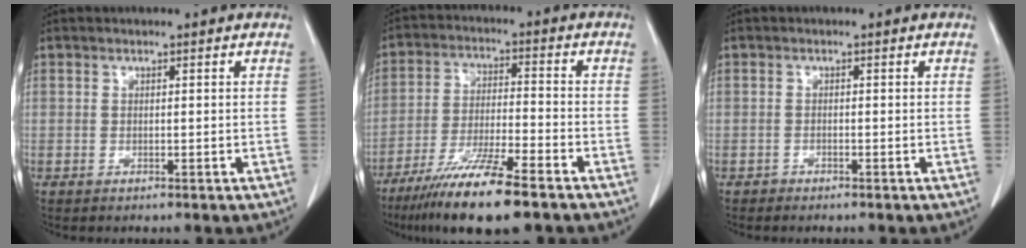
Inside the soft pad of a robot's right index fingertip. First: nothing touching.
{"total": 12.7, "force": [-8.9, 0.8, 9.1], "torque": [-0.167, -0.034, -0.156]}
{"total": 0.5, "force": [-0.5, 0.2, 0.0], "torque": [-0.003, 0.001, -0.011]}